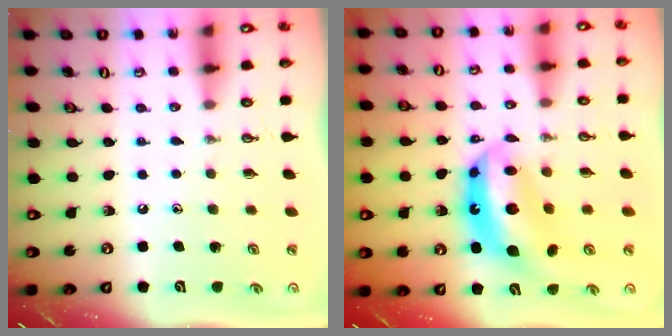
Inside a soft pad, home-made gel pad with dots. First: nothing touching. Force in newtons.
{"total": 13.6, "press": 13.6, "slide": 1.1}